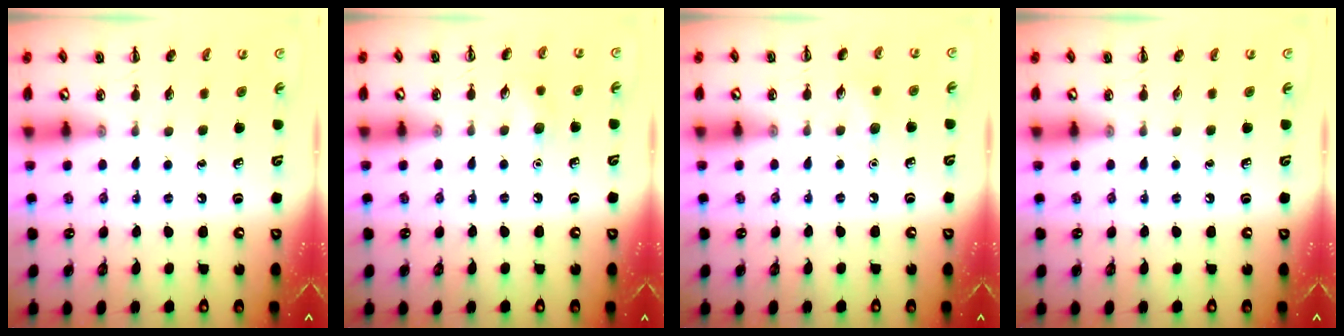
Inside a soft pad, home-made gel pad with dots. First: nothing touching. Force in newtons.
{"total": 5.0, "press": 4.9, "slide": 1.3}
{"total": 4.6, "press": 4.5, "slide": 1.0}
{"total": 0.0}